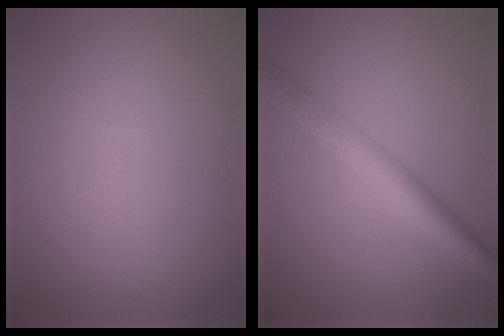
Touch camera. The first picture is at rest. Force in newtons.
{"total": 5.3, "press": 5.3, "slide": 0.1}